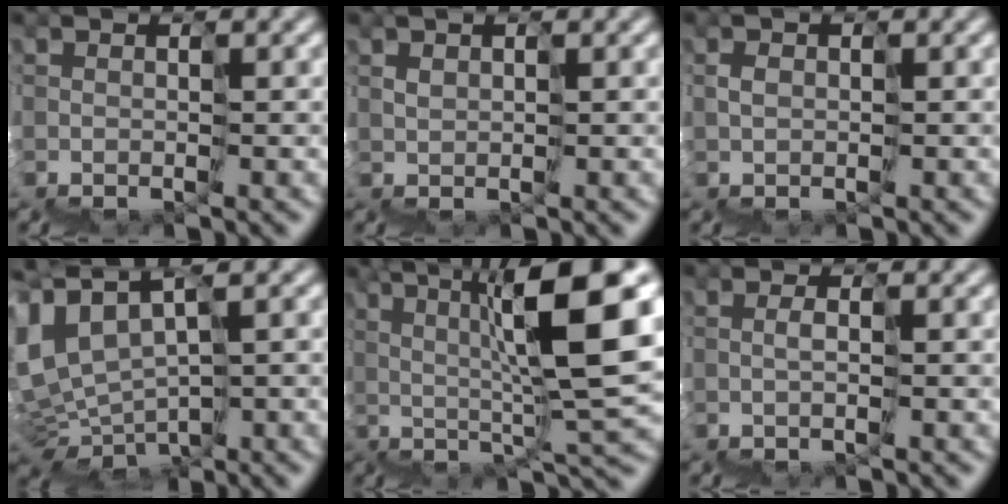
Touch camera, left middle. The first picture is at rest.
{"total": 0.9, "force": [0.8, 0.1, 0.4], "torque": [-0.007, 0.015, 0.016]}
{"total": 1.0, "force": [0.0, 0.6, 0.8], "torque": [-0.011, 0.008, 0.000]}
{"total": 2.1, "force": [0.8, 1.1, 1.6], "torque": [-0.049, 0.013, 0.022]}
{"total": 9.9, "force": [3.4, 0.4, 9.3], "torque": [-0.144, 0.034, 0.055]}
{"total": 0.7, "force": [-0.1, -0.6, 0.2], "torque": [-0.003, 0.003, 0.002]}